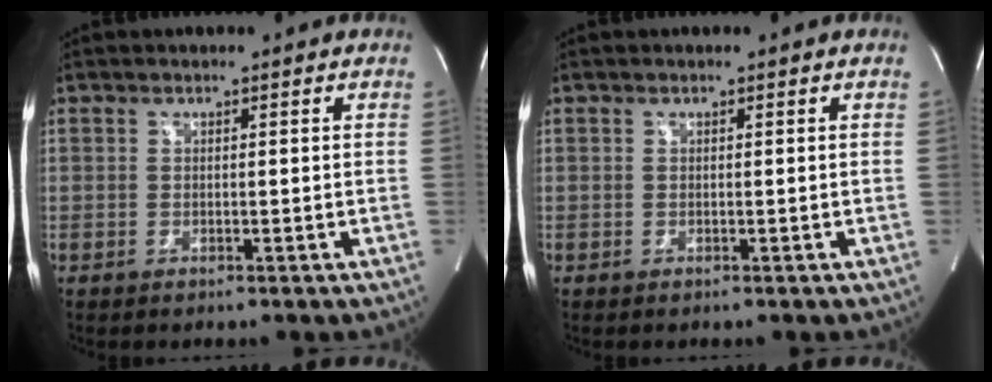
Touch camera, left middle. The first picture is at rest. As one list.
[{"total": 0.0}]